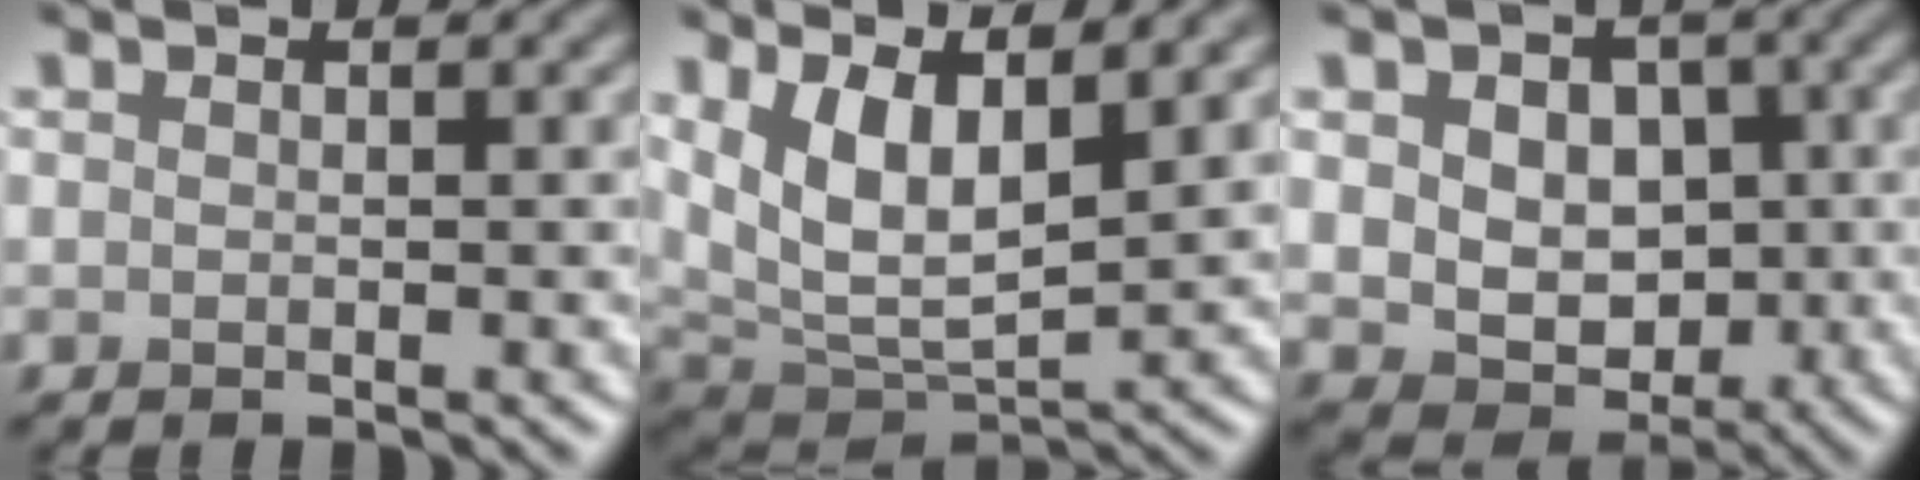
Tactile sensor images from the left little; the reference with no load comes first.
{"total": 7.2, "force": [3.1, 2.9, 5.8], "torque": [-0.120, -0.011, 0.062]}
{"total": 7.5, "force": [0.8, 6.0, 4.5], "torque": [-0.058, 0.011, 0.006]}